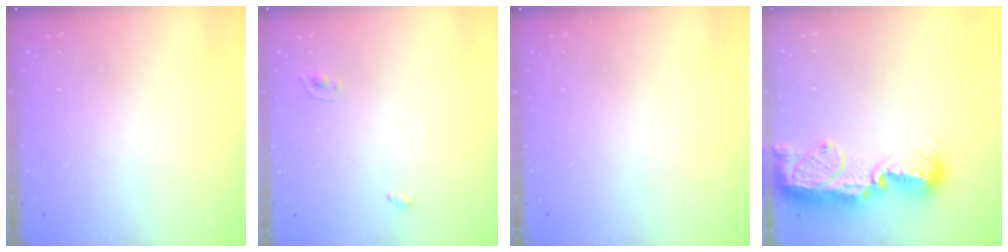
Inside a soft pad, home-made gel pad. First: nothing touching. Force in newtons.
{"total": 2.4, "press": 2.4, "slide": 0.2}
{"total": 0.0}
{"total": 13.6, "press": 13.4, "slide": 2.3}